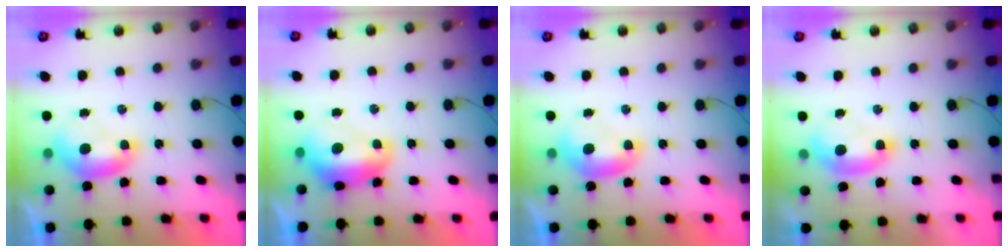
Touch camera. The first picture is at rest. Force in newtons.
{"total": 2.4, "press": 2.4, "slide": 0.6}
{"total": 0.0}
{"total": 1.5, "press": 1.4, "slide": 0.6}